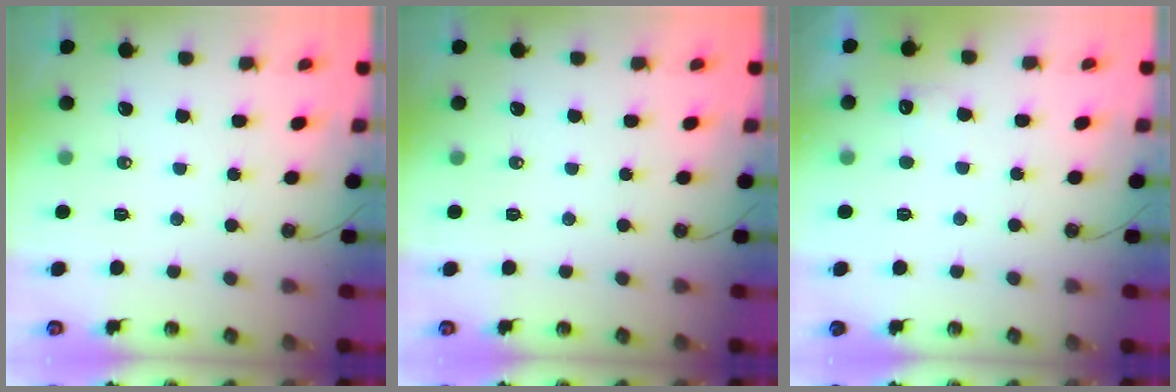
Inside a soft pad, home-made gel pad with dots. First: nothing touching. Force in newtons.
{"total": 0.0}
{"total": 6.2, "press": 6.1, "slide": 1.2}